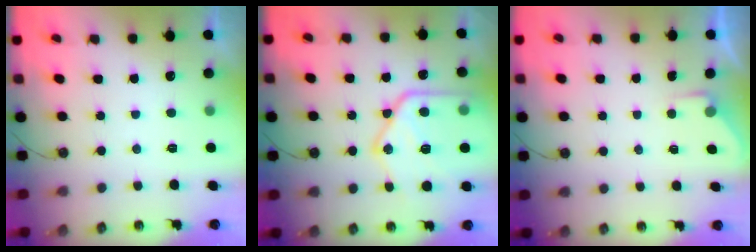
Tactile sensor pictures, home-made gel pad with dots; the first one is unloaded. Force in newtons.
{"total": 21.3, "press": 21.2, "slide": 1.8}
{"total": 2.4, "press": 2.4, "slide": 0.4}